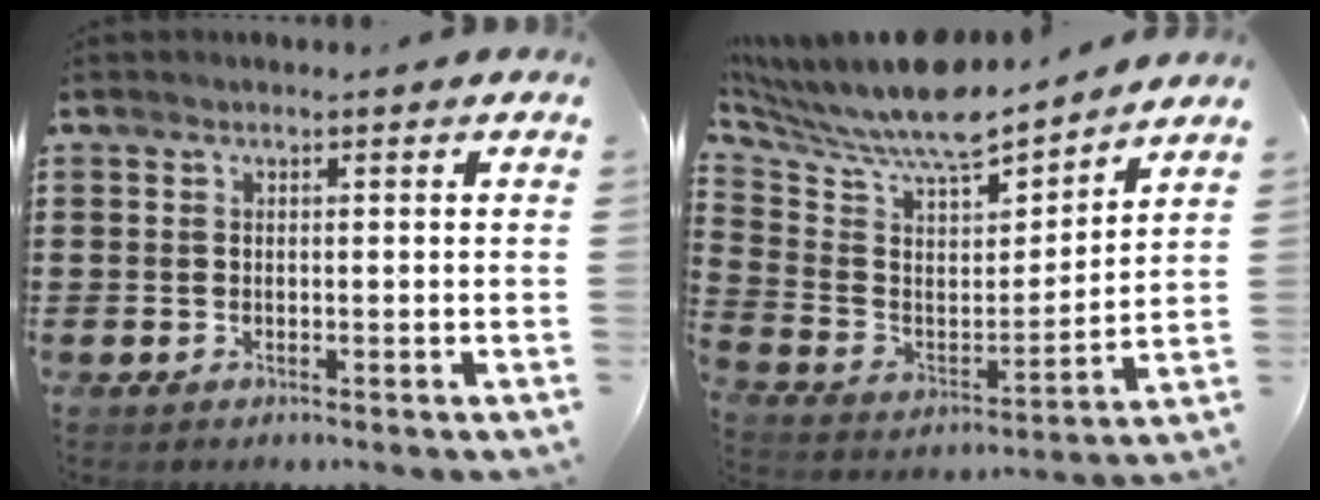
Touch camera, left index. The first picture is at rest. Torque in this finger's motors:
{"motor_torque": [2.14, 0.00, 0.86, 0.21]}